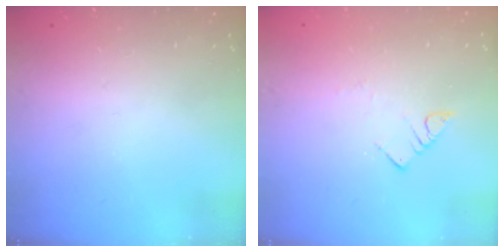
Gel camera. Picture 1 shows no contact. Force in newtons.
{"total": 4.0, "press": 4.0, "slide": 0.4}